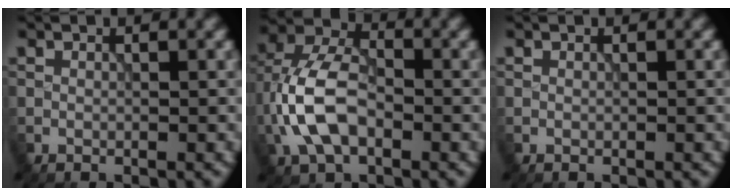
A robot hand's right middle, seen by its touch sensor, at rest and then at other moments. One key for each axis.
{"total": 7.4, "fx": -1.9, "fy": 4.4, "fz": 5.6, "tx": -0.129, "ty": 0.013, "tz": -0.043}
{"total": 0.0}